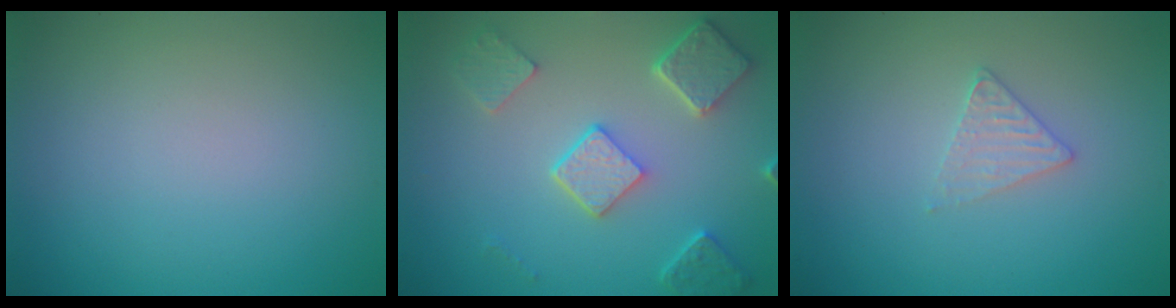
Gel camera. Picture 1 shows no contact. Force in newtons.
{"total": 4.9, "press": 3.8, "slide": 3.1}
{"total": 1.6, "press": 1.6, "slide": 0.2}